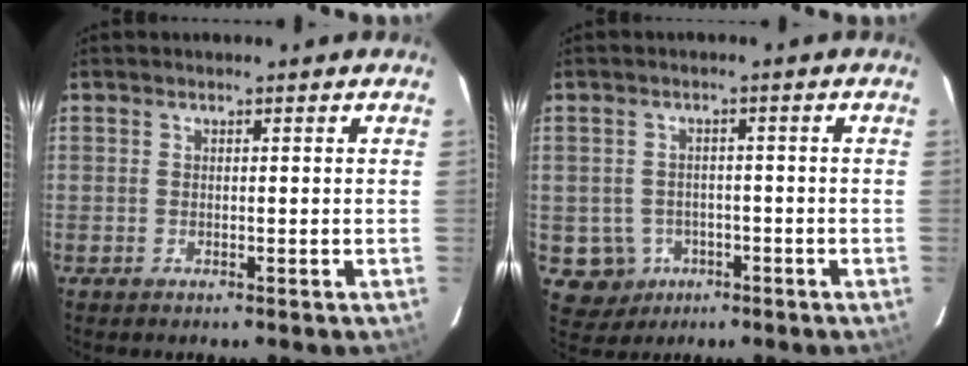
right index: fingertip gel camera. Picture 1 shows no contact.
{"total": 5.8, "force": [-2.2, 5.4, 0.8], "torque": [-0.030, 0.015, -0.021]}